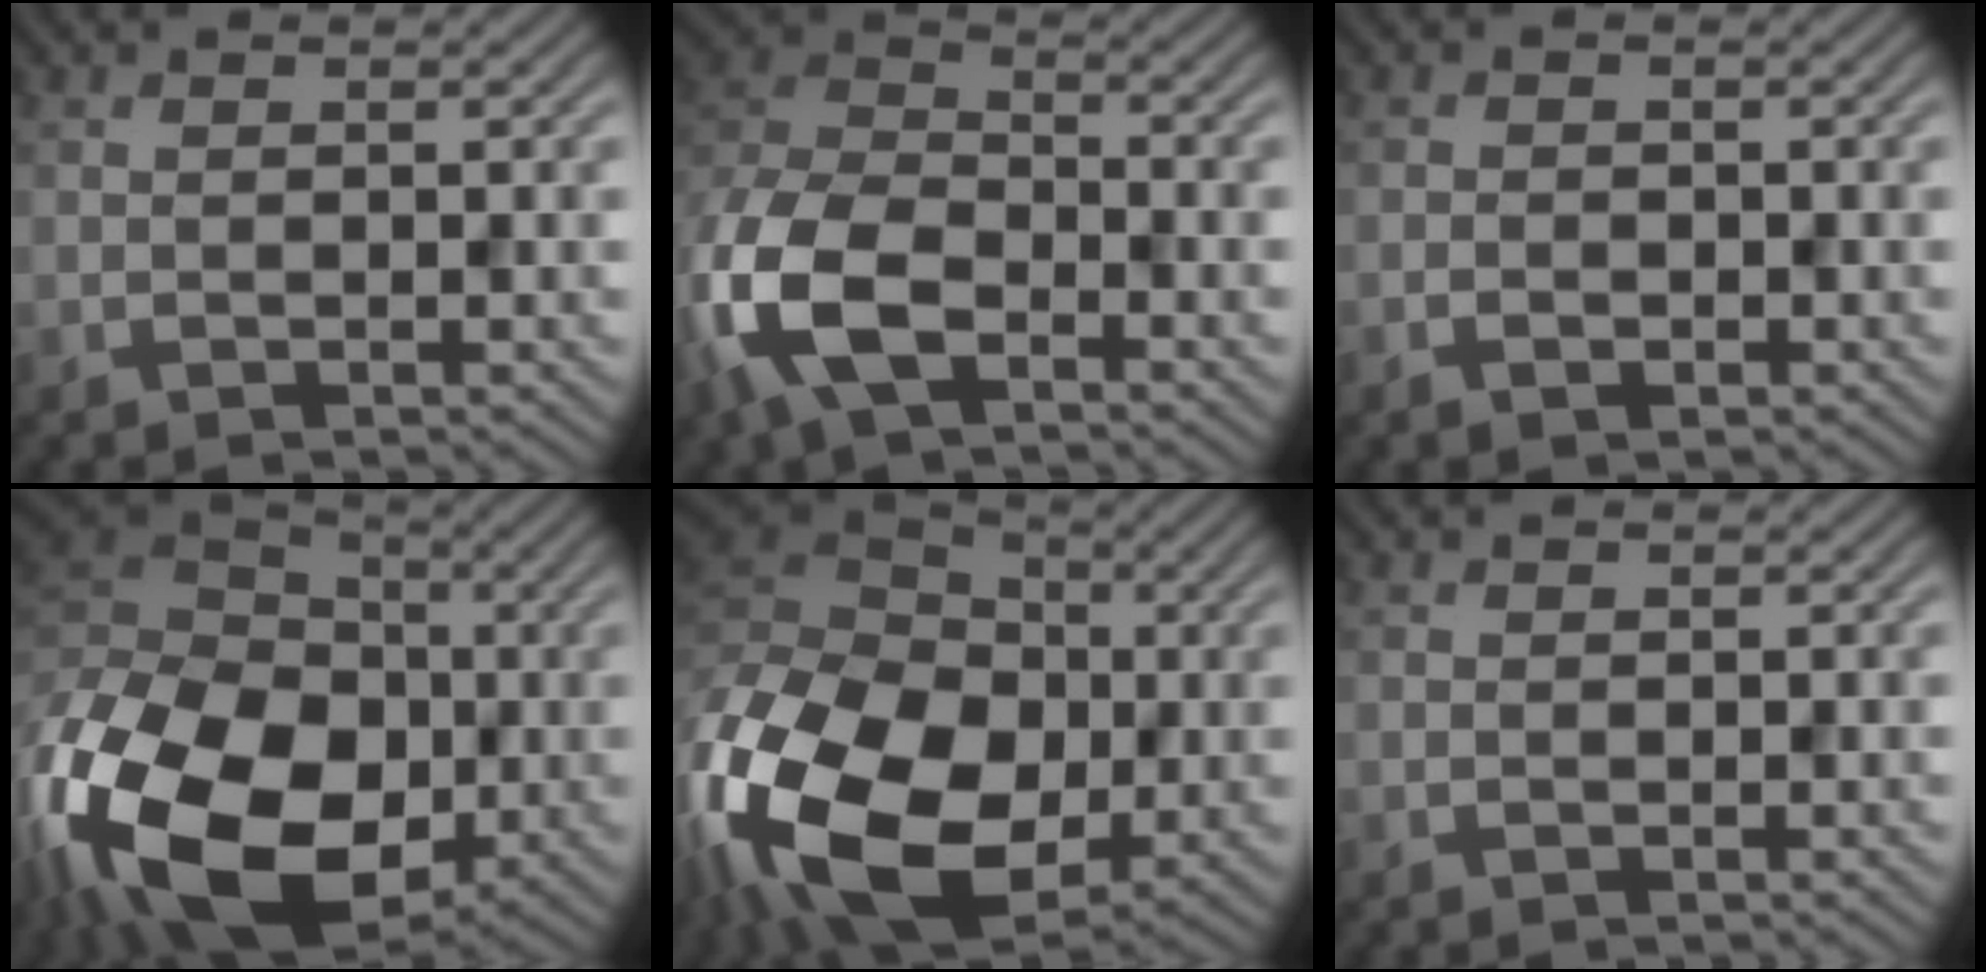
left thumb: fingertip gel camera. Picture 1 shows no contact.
{"total": 11.9, "force": [-5.5, 6.5, 8.2], "torque": [-0.209, -0.007, -0.121]}
{"total": 1.2, "force": [-0.8, 0.7, 0.7], "torque": [-0.015, -0.002, -0.014]}
{"total": 21.6, "force": [-7.9, 14.4, 14.0], "torque": [-0.354, -0.032, -0.131]}
{"total": 20.5, "force": [-5.8, 13.8, 14.0], "torque": [-0.349, -0.021, -0.097]}
{"total": 0.0}